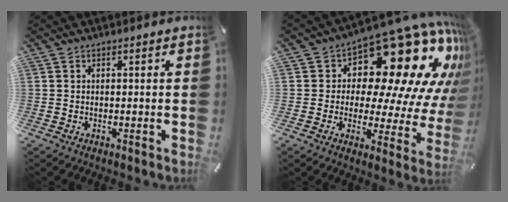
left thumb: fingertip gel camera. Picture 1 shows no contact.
{"total": 23.4, "force": [11.7, 11.4, 16.7], "torque": [-0.216, -0.101, 0.196]}